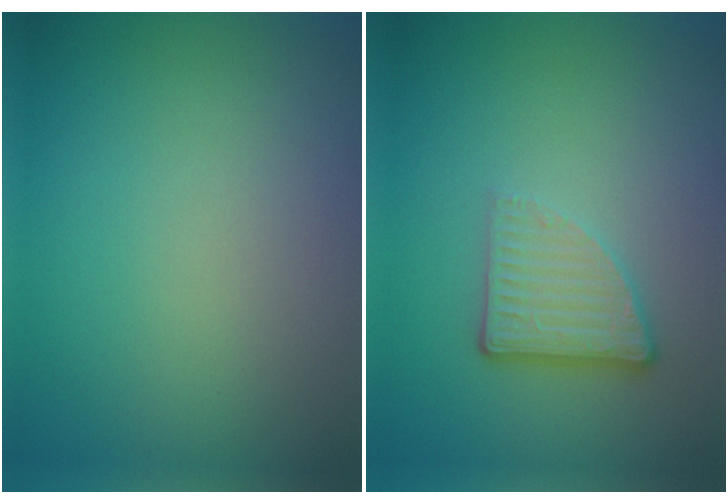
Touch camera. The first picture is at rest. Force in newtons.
{"total": 3.8, "press": 2.6, "slide": 2.8}